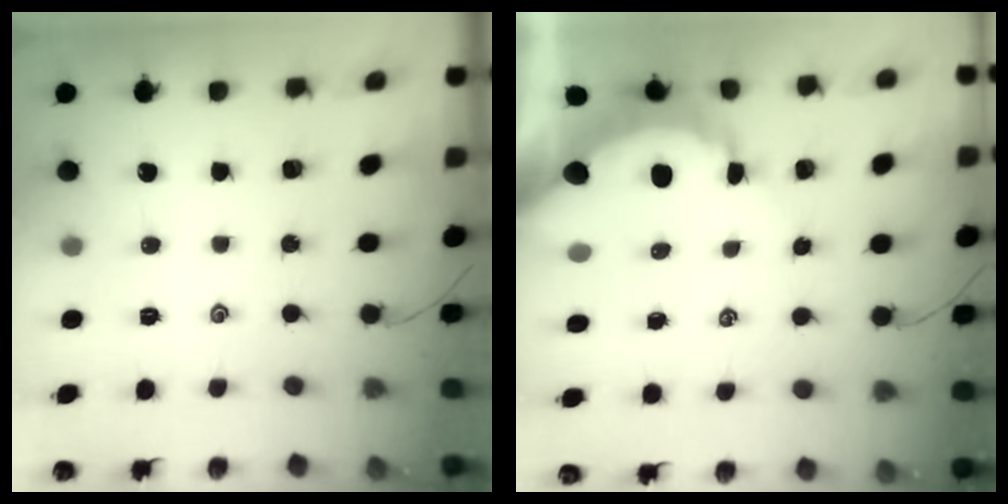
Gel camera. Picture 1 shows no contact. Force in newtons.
{"total": 8.4, "press": 8.4, "slide": 0.7}